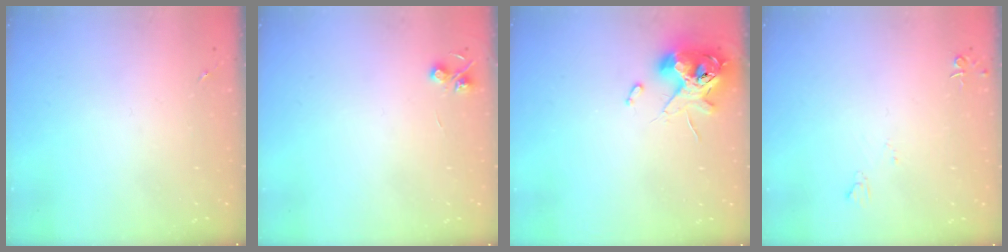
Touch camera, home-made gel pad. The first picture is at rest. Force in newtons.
{"total": 4.6, "press": 4.6, "slide": 0.6}
{"total": 12.2, "press": 12.0, "slide": 2.0}
{"total": 4.6, "press": 4.6, "slide": 0.7}